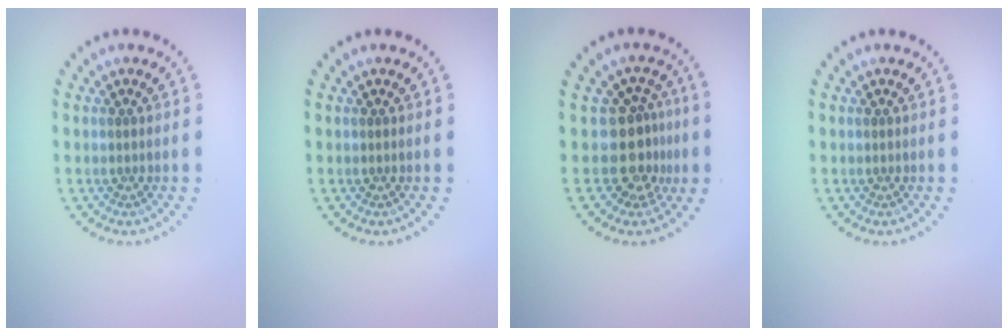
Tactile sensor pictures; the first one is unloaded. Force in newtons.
{"total": 0.0}
{"total": 3.5, "press": 2.6, "slide": 2.3}
{"total": 0.0}